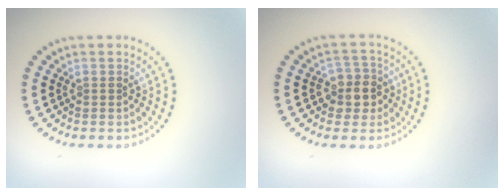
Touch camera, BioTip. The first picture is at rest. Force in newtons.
{"total": 2.9, "press": 2.6, "slide": 1.2}